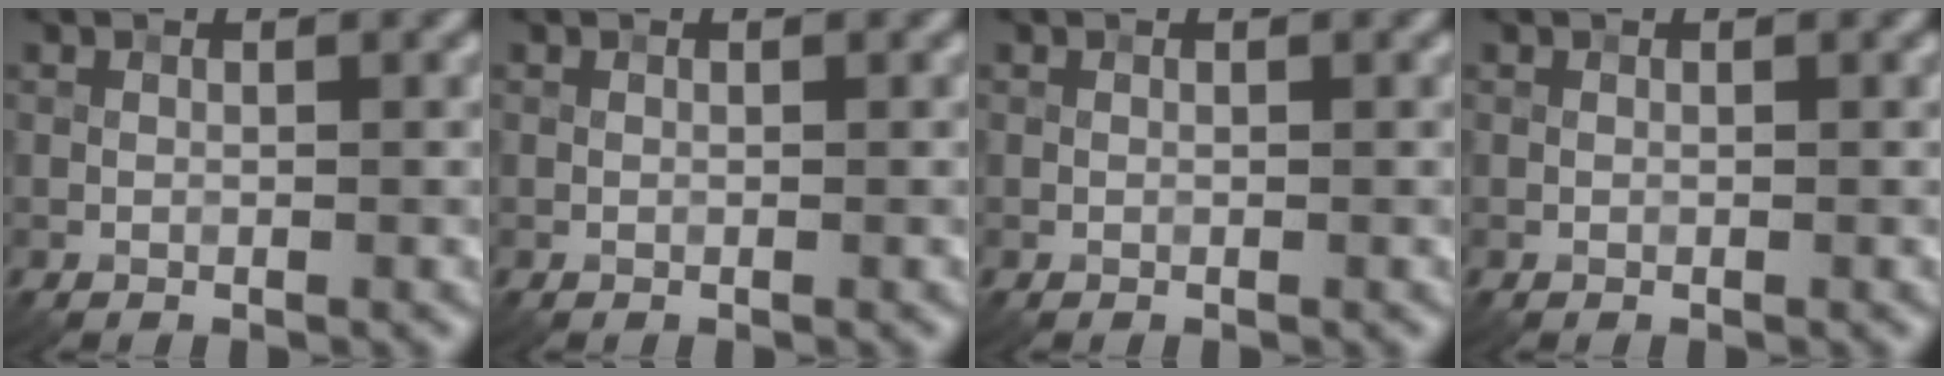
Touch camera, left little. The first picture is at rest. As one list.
[{"total": 0.0}, {"total": 0.0}, {"total": 0.0}]